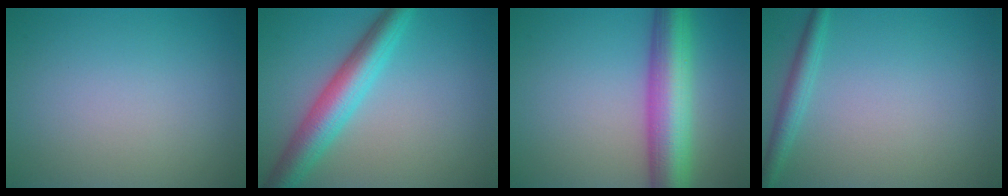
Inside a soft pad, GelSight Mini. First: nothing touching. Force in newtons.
{"total": 5.6, "press": 5.6, "slide": 0.2}
{"total": 8.4, "press": 8.4, "slide": 0.3}
{"total": 2.1, "press": 2.1, "slide": 0.1}